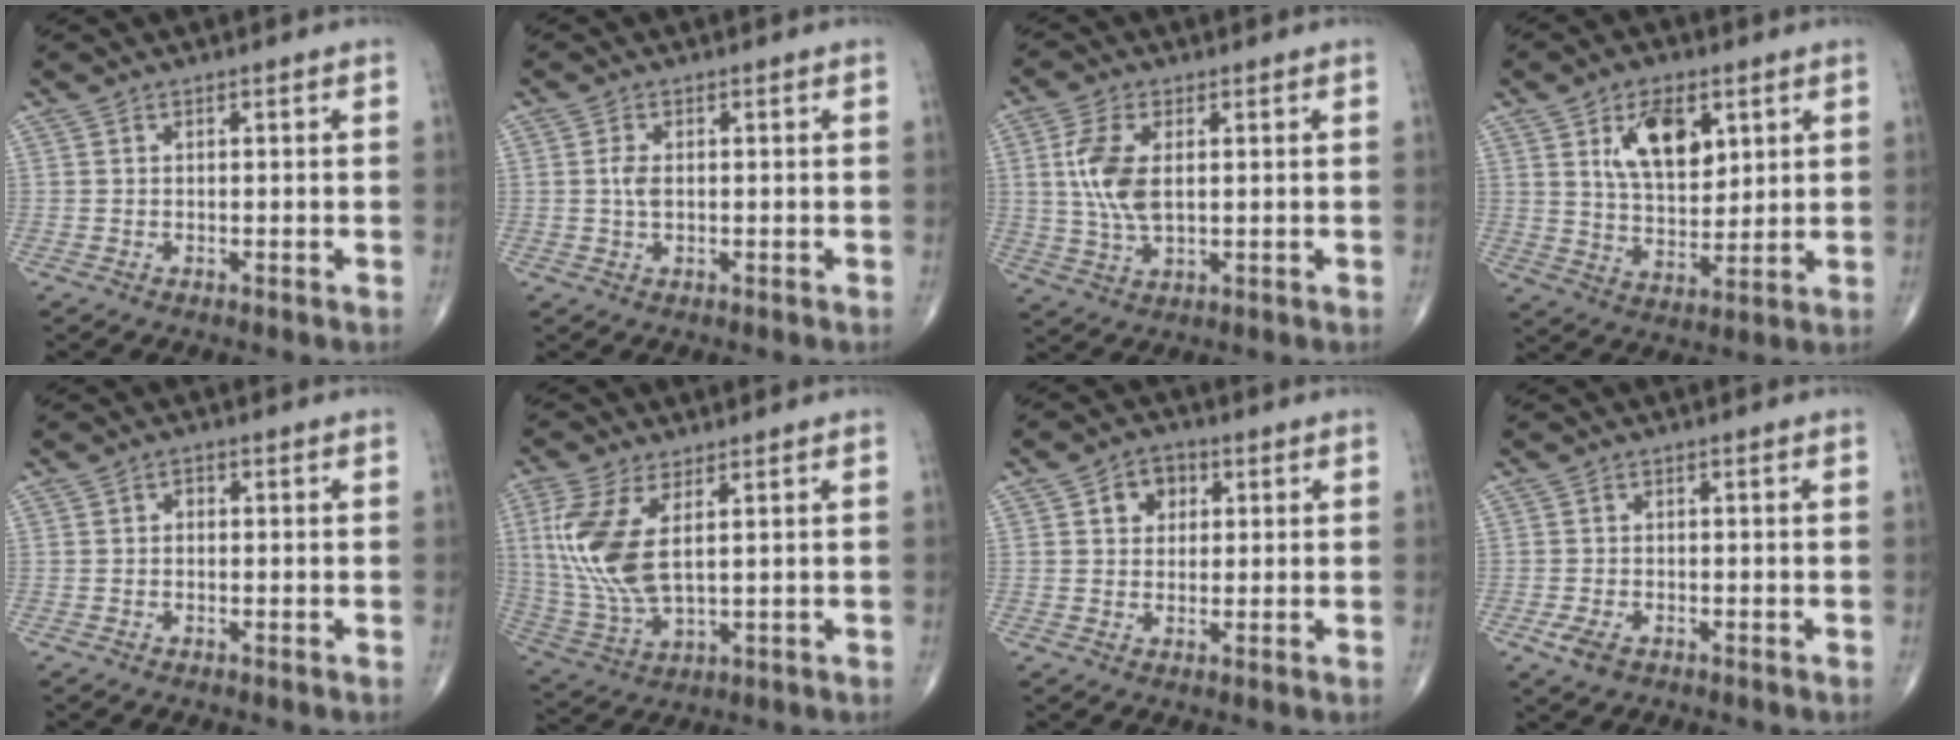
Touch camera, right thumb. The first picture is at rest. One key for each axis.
{"total": 2.4, "fx": 0.2, "fy": 1.3, "fz": 2.0, "tx": -0.044, "ty": 0.001, "tz": 0.004}
{"total": 8.8, "fx": 1.5, "fy": 4.4, "fz": 7.4, "tx": -0.166, "ty": -0.005, "tz": 0.033}
{"total": 12.1, "fx": 4.9, "fy": 6.7, "fz": 8.8, "tx": -0.122, "ty": -0.024, "tz": 0.095}
{"total": 1.1, "fx": 0.0, "fy": 0.9, "fz": 0.7, "tx": -0.005, "ty": 0.006, "tz": -0.003}
{"total": 13.1, "fx": 3.1, "fy": 5.8, "fz": 11.3, "tx": -0.266, "ty": -0.013, "tz": 0.074}
{"total": 5.0, "fx": 1.5, "fy": 4.0, "fz": 2.6, "tx": -0.015, "ty": 0.004, "tz": 0.019}
{"total": 3.1, "fx": -1.6, "fy": 1.7, "fz": 2.1, "tx": -0.044, "ty": -0.001, "tz": -0.028}